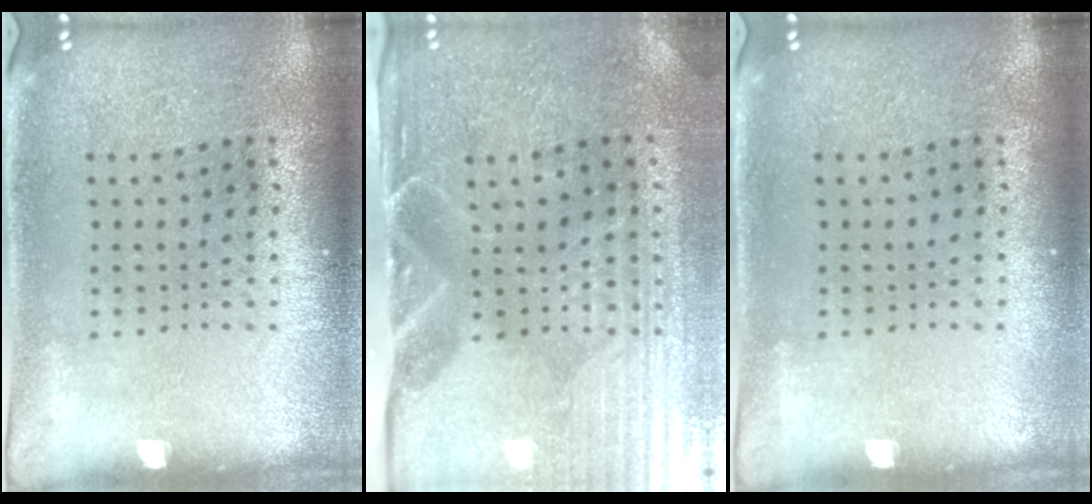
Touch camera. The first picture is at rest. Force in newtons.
{"total": 4.7, "press": 4.1, "slide": 2.4}
{"total": 0.0}